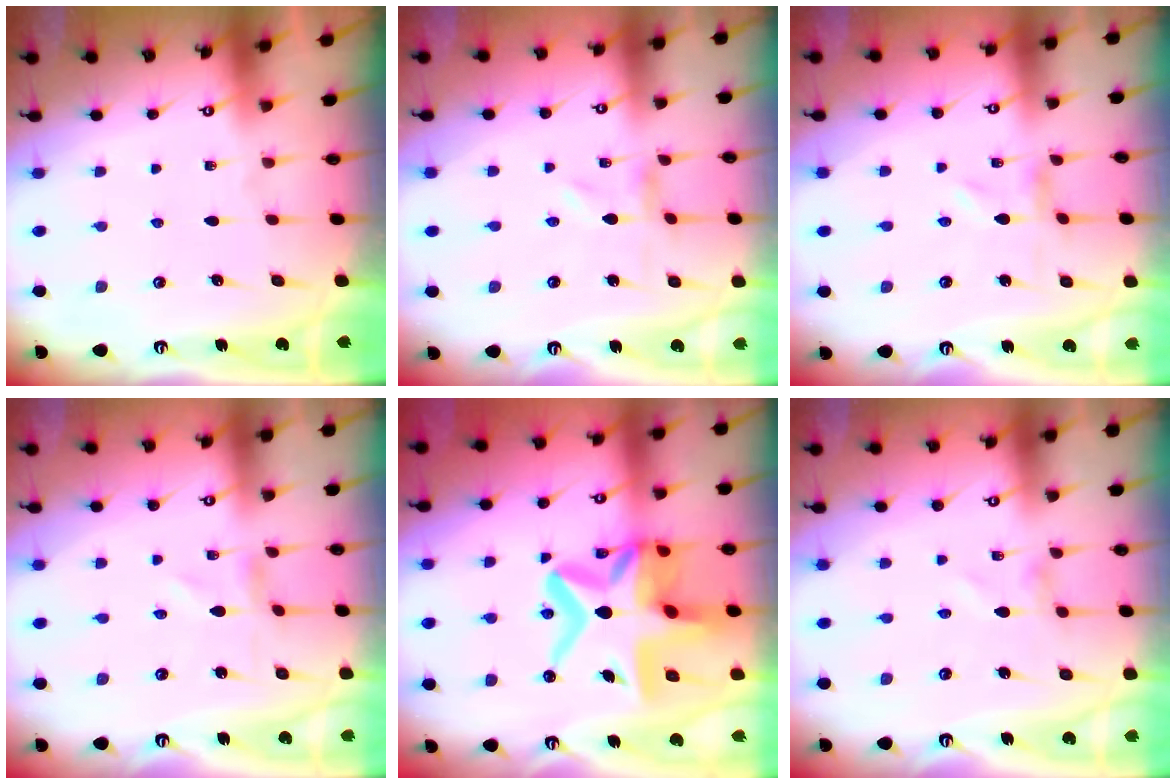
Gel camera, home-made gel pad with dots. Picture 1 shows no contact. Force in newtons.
{"total": 0.0}
{"total": 0.0}
{"total": 0.0}
{"total": 20.0, "press": 19.9, "slide": 2.0}
{"total": 0.8, "press": 0.7, "slide": 0.1}